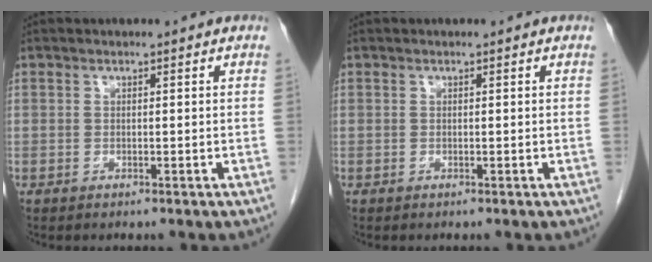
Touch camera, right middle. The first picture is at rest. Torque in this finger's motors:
{"motor_torque": [-0.18, -0.02, -0.10, -0.01]}